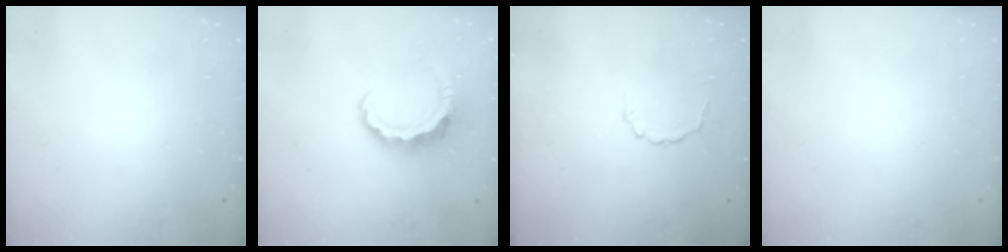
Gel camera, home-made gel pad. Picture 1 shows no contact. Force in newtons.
{"total": 8.4, "press": 8.3, "slide": 1.2}
{"total": 2.3, "press": 2.1, "slide": 0.9}
{"total": 0.0}